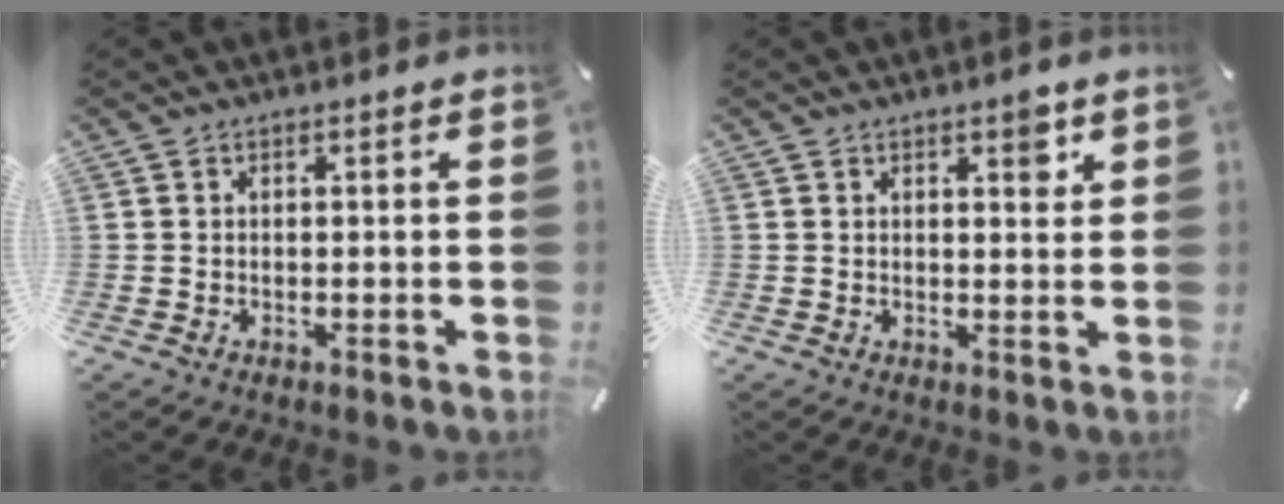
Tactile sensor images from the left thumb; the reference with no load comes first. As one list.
[{"total": 3.6, "force": [2.2, 1.8, 2.2], "torque": [-0.009, -0.013, 0.029]}]